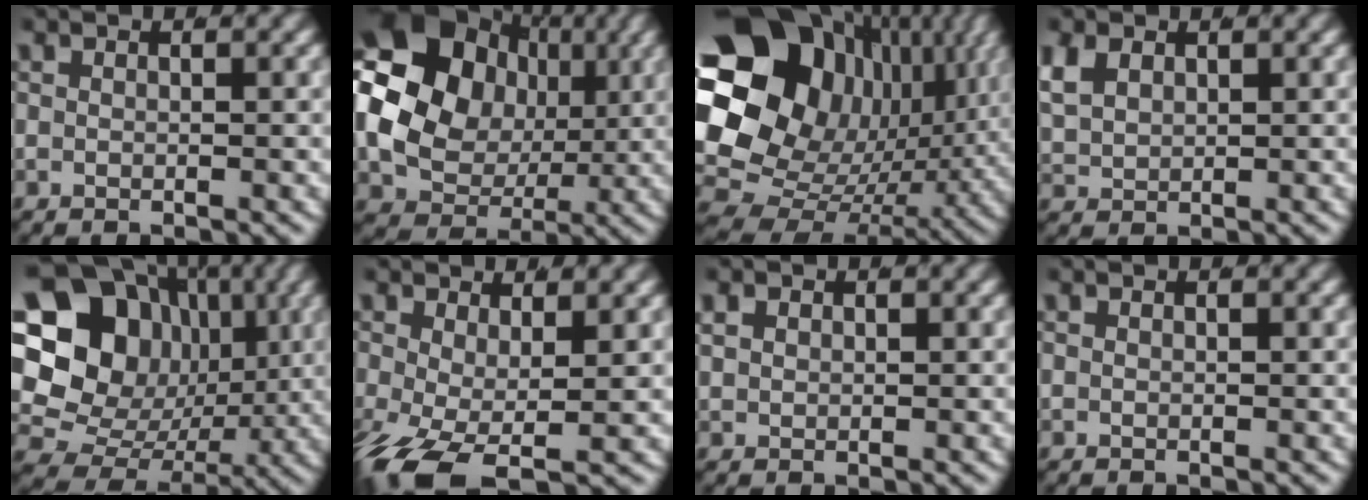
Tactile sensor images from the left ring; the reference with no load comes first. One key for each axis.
{"total": 17.3, "fx": 3.4, "fy": 13.7, "fz": 10.0, "tx": -0.185, "ty": -0.013, "tz": 0.055}
{"total": 25.4, "fx": 2.6, "fy": 19.2, "fz": 16.4, "tx": -0.281, "ty": -0.028, "tz": 0.041}
{"total": 2.8, "fx": 1.2, "fy": 2.1, "fz": 1.5, "tx": -0.050, "ty": -0.009, "tz": 0.036}
{"total": 21.2, "fx": 1.8, "fy": 17.6, "fz": 11.6, "tx": -0.233, "ty": -0.052, "tz": 0.038}
{"total": 5.6, "fx": -3.4, "fy": 2.4, "fz": 3.8, "tx": -0.101, "ty": -0.056, "tz": -0.026}
{"total": 1.2, "fx": 0.6, "fy": 0.9, "fz": 0.6, "tx": -0.020, "ty": -0.003, "tz": 0.020}
{"total": 0.0}